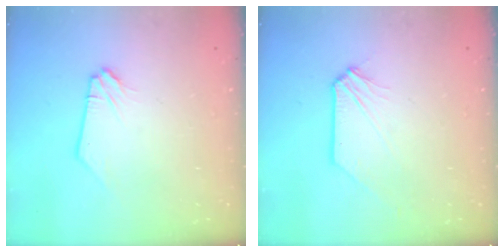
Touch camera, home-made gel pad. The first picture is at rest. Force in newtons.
{"total": 1.0, "press": 1.0, "slide": 0.1}